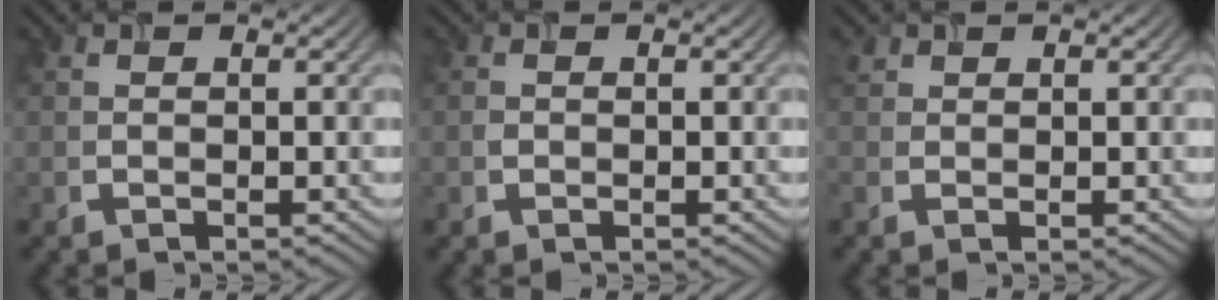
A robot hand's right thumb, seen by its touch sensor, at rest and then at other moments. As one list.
[{"total": 0.5, "force": [-0.1, 0.5, 0.2], "torque": [-0.002, -0.002, -0.005]}, {"total": 1.1, "force": [0.6, 0.8, 0.3], "torque": [-0.009, 0.001, 0.013]}]